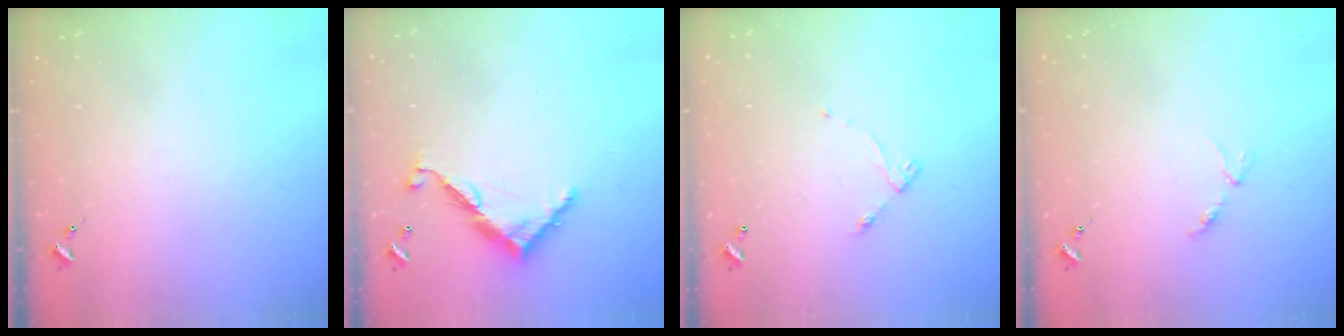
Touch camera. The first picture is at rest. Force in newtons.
{"total": 9.7, "press": 9.7, "slide": 0.4}
{"total": 4.2, "press": 4.2, "slide": 0.2}
{"total": 3.4, "press": 3.4, "slide": 0.5}